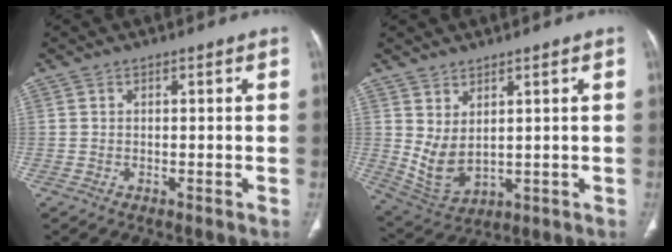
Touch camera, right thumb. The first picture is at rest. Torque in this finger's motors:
{"motor_torque": [-0.42, 0.57, 0.31, 0.42, 0.08]}